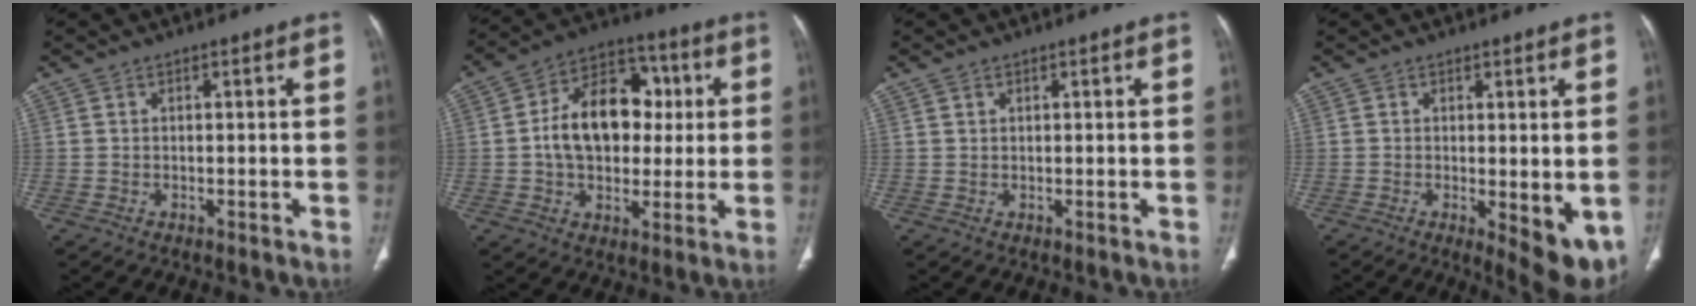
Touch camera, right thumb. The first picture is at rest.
{"total": 16.5, "force": [1.3, 11.6, 11.6], "torque": [-0.146, 0.025, 0.016]}
{"total": 0.7, "force": [0.5, 0.5, 0.2], "torque": [-0.002, -0.003, 0.008]}
{"total": 8.1, "force": [-1.7, 2.8, 7.4], "torque": [-0.093, -0.022, -0.018]}